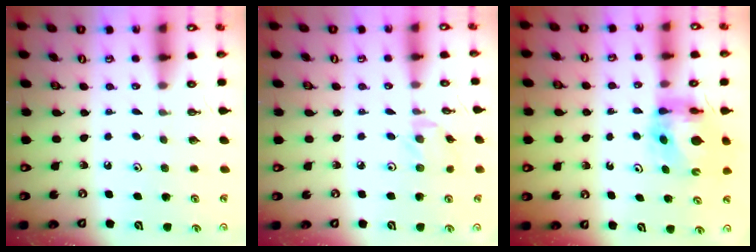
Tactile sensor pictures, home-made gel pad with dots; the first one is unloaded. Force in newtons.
{"total": 3.0, "press": 2.9, "slide": 0.4}
{"total": 8.4, "press": 8.4, "slide": 0.9}